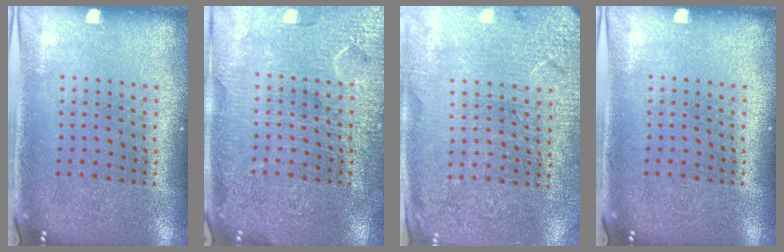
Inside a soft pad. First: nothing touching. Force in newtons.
{"total": 5.5, "press": 5.4, "slide": 0.7}
{"total": 2.7, "press": 2.7, "slide": 0.1}
{"total": 0.0}